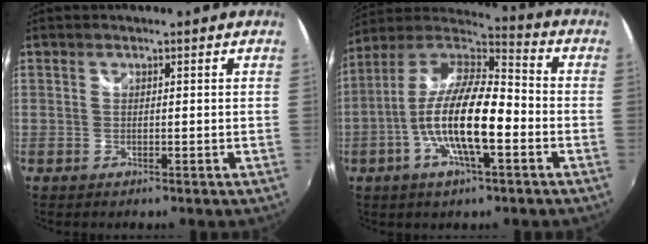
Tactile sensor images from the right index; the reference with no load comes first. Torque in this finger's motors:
{"motor_torque": [1.82, -0.32, 1.05, 0.21]}